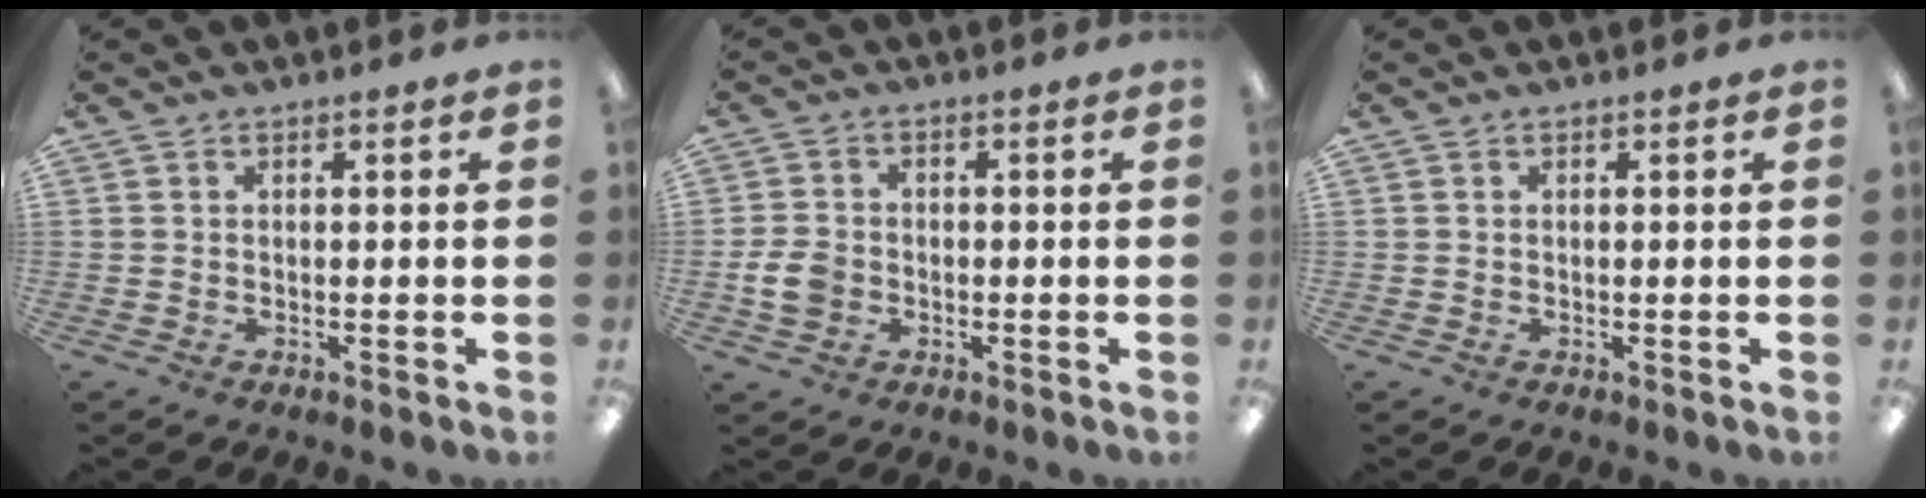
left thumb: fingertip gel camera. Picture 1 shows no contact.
{"total": 5.8, "force": [-1.2, 4.7, 3.3], "torque": [-0.069, 0.002, -0.024]}
{"total": 0.0}